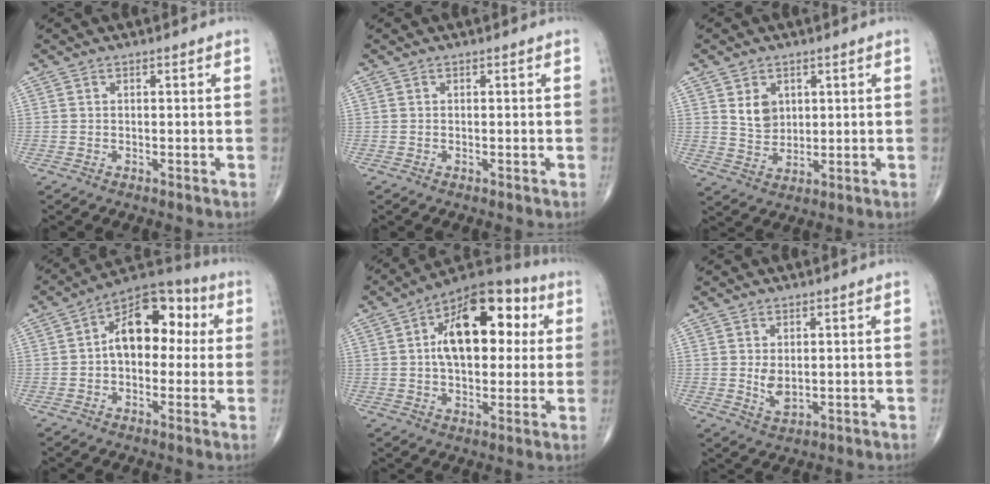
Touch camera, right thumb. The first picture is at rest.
{"total": 0.0}
{"total": 5.4, "force": [1.9, 4.1, 2.9], "torque": [-0.032, -0.018, 0.041]}
{"total": 13.7, "force": [1.6, 8.5, 10.7], "torque": [-0.127, 0.037, 0.009]}
{"total": 18.4, "force": [3.9, 10.0, 14.9], "torque": [-0.192, 0.019, 0.053]}
{"total": 3.4, "force": [0.5, 1.9, 2.8], "torque": [-0.046, -0.012, 0.018]}